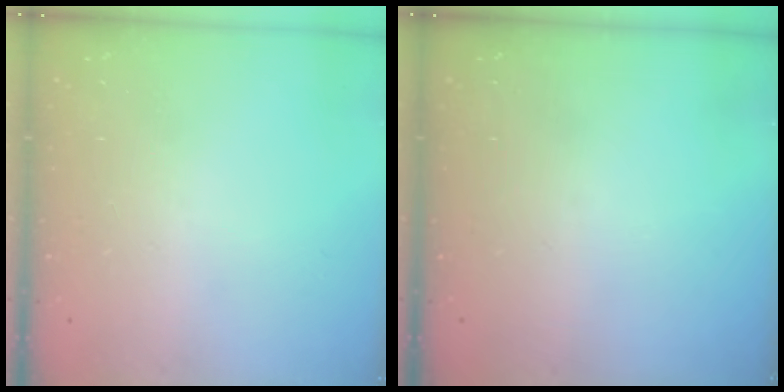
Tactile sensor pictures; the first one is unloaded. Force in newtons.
{"total": 0.0}